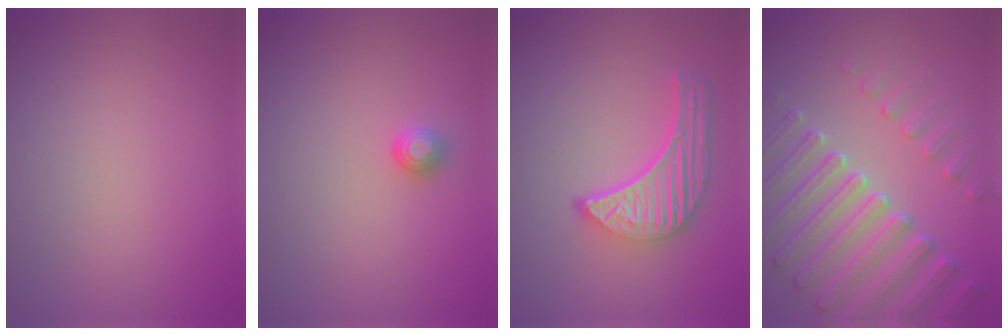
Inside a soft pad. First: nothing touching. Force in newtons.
{"total": 1.1, "press": 1.0, "slide": 0.5}
{"total": 5.7, "press": 4.3, "slide": 3.8}
{"total": 7.4, "press": 5.7, "slide": 4.7}